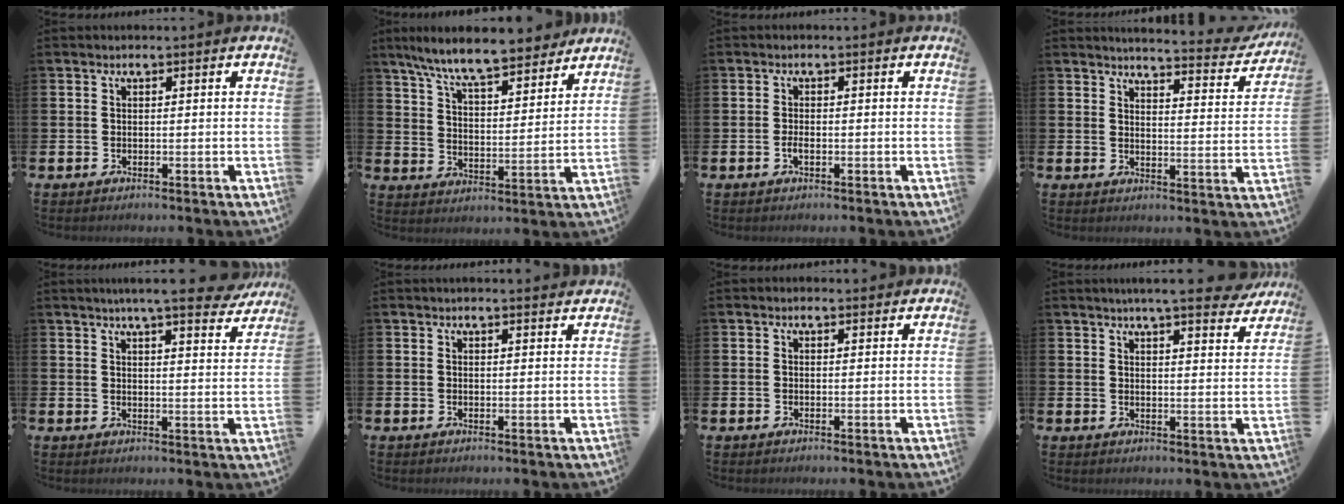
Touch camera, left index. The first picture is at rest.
{"total": 9.9, "force": [9.1, 1.3, 3.8], "torque": [-0.101, -0.049, 0.160]}
{"total": 1.1, "force": [-0.4, 0.4, 1.0], "torque": [-0.024, 0.002, -0.008]}
{"total": 4.1, "force": [4.1, 0.2, 0.7], "torque": [-0.017, -0.039, 0.063]}
{"total": 6.7, "force": [6.0, 0.3, 3.0], "torque": [-0.044, -0.031, 0.100]}
{"total": 1.3, "force": [1.3, 0.0, 0.1], "torque": [0.008, -0.007, 0.022]}
{"total": 0.6, "force": [0.5, 0.1, 0.2], "torque": [0.009, -0.003, 0.006]}
{"total": 6.1, "force": [5.5, 0.2, 2.5], "torque": [-0.041, -0.026, 0.094]}